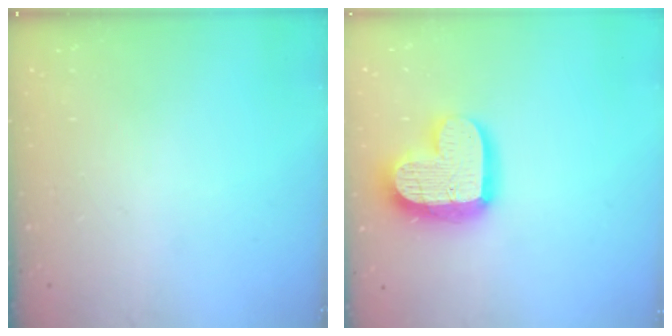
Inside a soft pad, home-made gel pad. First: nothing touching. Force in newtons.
{"total": 17.0, "press": 16.9, "slide": 1.4}